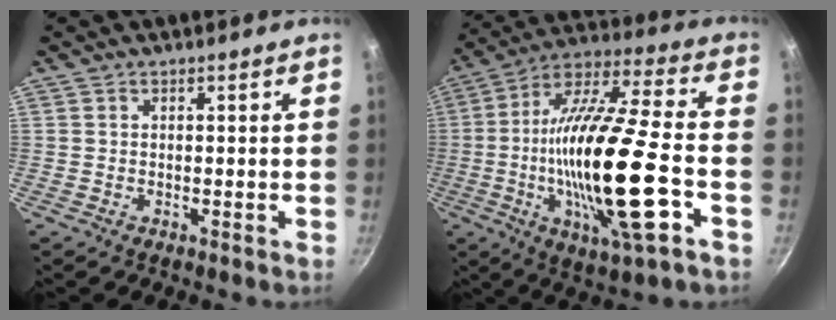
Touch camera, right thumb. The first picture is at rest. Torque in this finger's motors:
{"motor_torque": [2.15, 2.86, 2.70, -0.06, 0.83]}